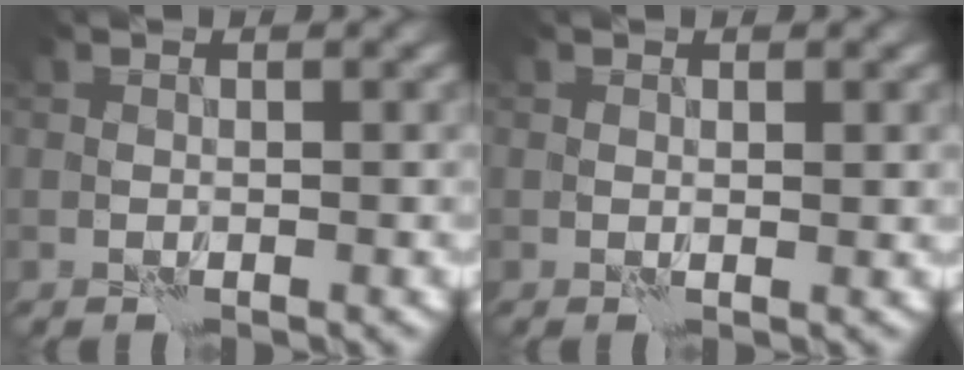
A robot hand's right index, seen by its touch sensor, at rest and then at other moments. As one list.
[{"total": 0.7, "force": [0.4, 0.2, 0.5], "torque": [-0.004, -0.005, 0.008]}]